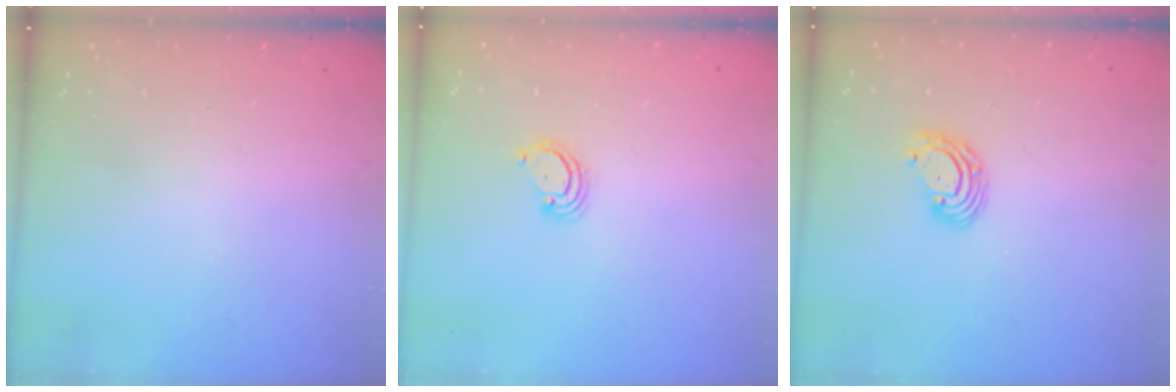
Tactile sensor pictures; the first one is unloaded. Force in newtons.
{"total": 3.1, "press": 3.0, "slide": 0.3}
{"total": 5.7, "press": 5.7, "slide": 0.9}